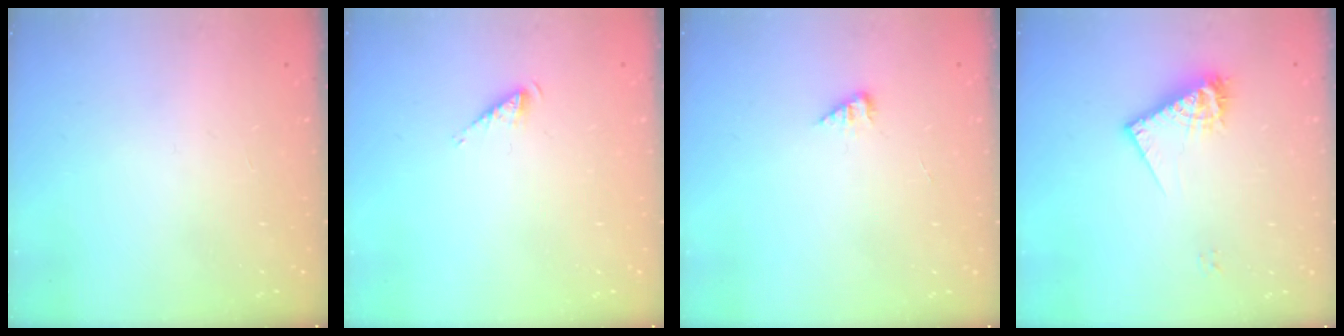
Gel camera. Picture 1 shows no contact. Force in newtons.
{"total": 2.7, "press": 2.7, "slide": 0.4}
{"total": 2.4, "press": 2.4, "slide": 0.4}
{"total": 9.7, "press": 9.7, "slide": 0.4}